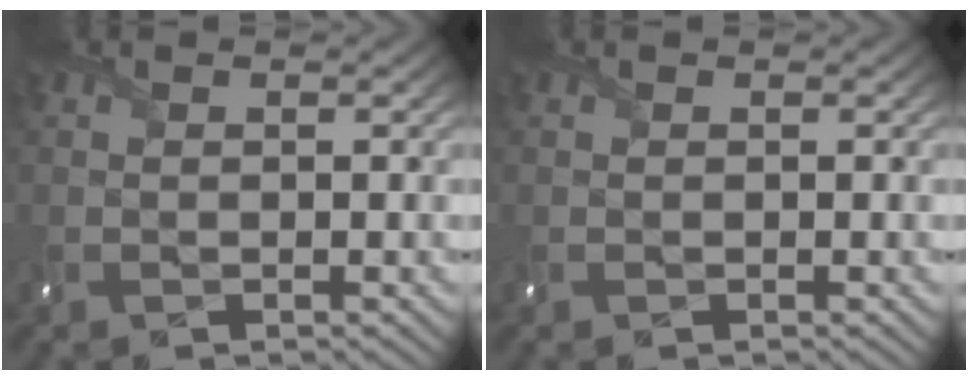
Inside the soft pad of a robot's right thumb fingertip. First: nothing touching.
{"total": 0.0}